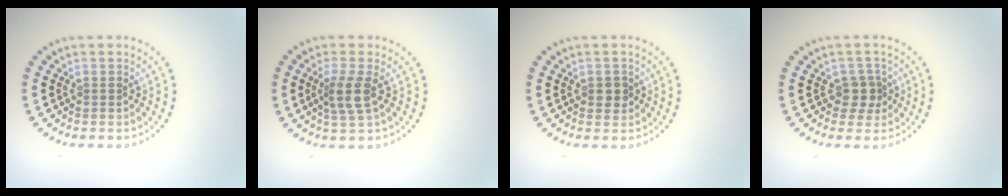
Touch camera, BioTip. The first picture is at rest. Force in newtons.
{"total": 2.7, "press": 2.2, "slide": 1.5}
{"total": 1.4, "press": 1.4, "slide": 0.2}
{"total": 1.9, "press": 1.6, "slide": 1.1}